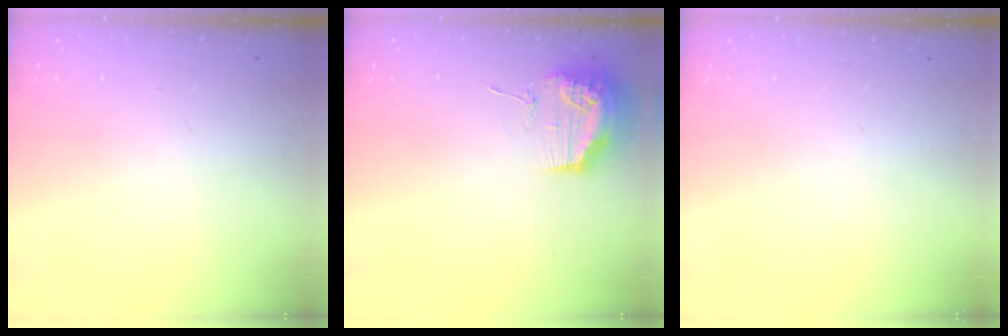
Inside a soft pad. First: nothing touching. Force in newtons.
{"total": 12.3, "press": 12.3, "slide": 1.1}
{"total": 0.0}